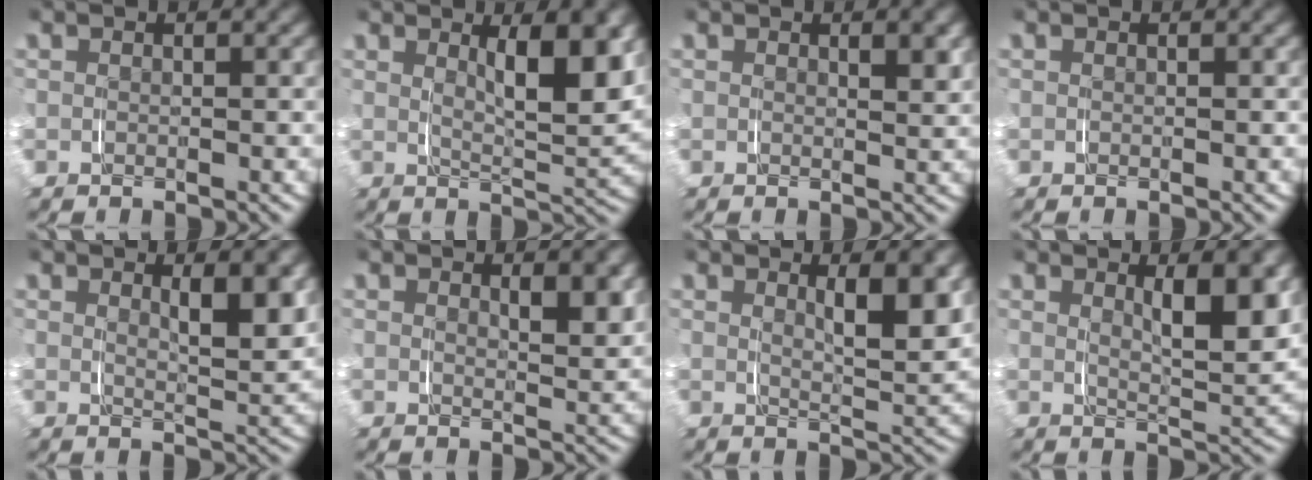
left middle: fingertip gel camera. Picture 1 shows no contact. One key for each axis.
{"total": 5.9, "fx": 2.1, "fy": 1.6, "fz": 5.3, "tx": -0.079, "ty": -0.015, "tz": 0.040}
{"total": 1.2, "fx": 0.6, "fy": 0.2, "fz": 1.0, "tx": -0.012, "ty": -0.003, "tz": 0.011}
{"total": 0.0}
{"total": 3.6, "fx": 1.7, "fy": 0.7, "fz": 3.1, "tx": -0.045, "ty": -0.013, "tz": 0.031}
{"total": 2.2, "fx": 1.3, "fy": 0.4, "fz": 1.8, "tx": -0.024, "ty": -0.010, "tz": 0.024}
{"total": 4.2, "fx": 1.8, "fy": 0.9, "fz": 3.7, "tx": -0.053, "ty": -0.014, "tz": 0.033}
{"total": 4.7, "fx": 1.9, "fy": 1.1, "fz": 4.1, "tx": -0.060, "ty": -0.015, "tz": 0.036}